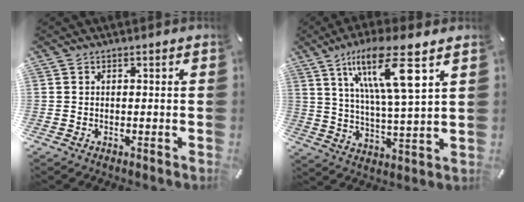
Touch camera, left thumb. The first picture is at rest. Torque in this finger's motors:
{"motor_torque": [0.64, 0.86, 1.94, -0.83, 0.67]}